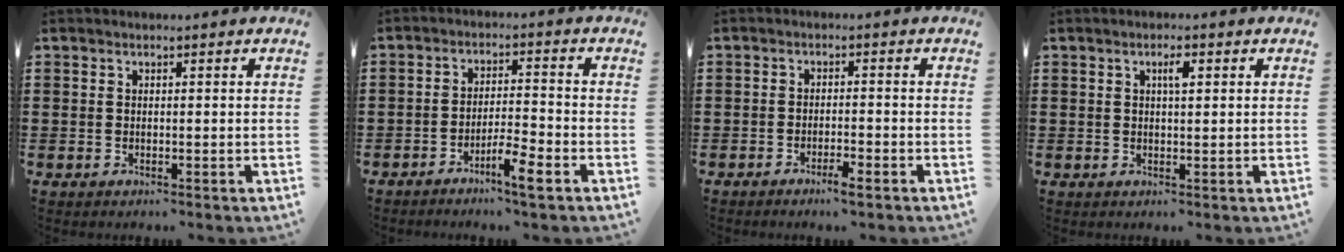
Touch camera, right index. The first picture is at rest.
{"total": 4.7, "force": [-3.6, 0.4, 3.0], "torque": [-0.058, 0.003, -0.068]}
{"total": 2.1, "force": [-1.8, 0.2, 1.2], "torque": [-0.022, 0.001, -0.033]}
{"total": 2.1, "force": [0.6, 0.6, 1.9], "torque": [-0.031, 0.003, 0.007]}